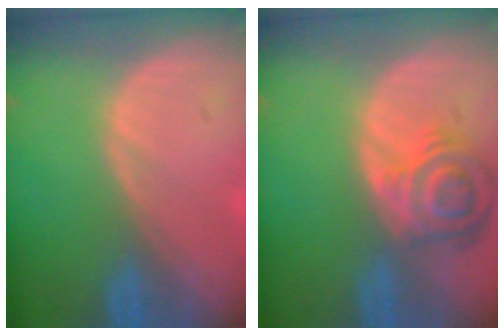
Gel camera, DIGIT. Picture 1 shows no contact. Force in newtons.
{"total": 7.8, "press": 7.0, "slide": 3.6}